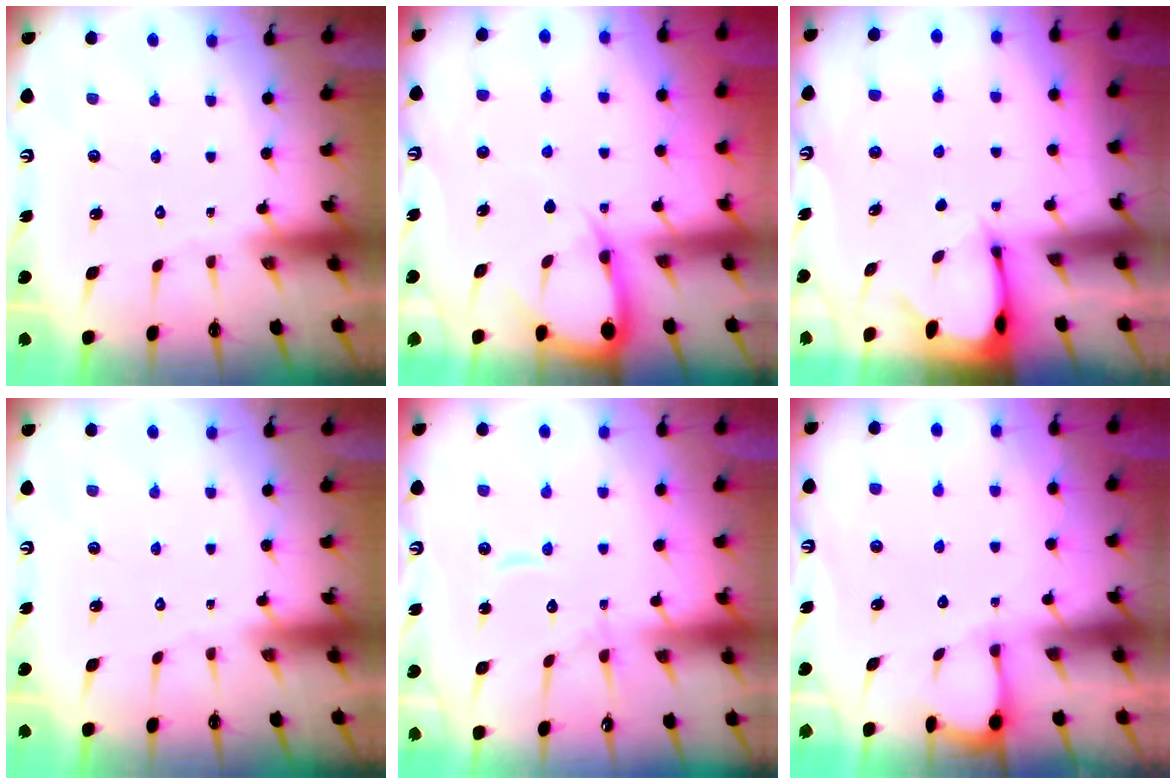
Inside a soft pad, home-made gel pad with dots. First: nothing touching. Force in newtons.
{"total": 6.6, "press": 6.6, "slide": 0.8}
{"total": 2.3, "press": 2.3, "slide": 0.1}
{"total": 0.0}
{"total": 11.2, "press": 11.2, "slide": 0.9}
{"total": 3.4, "press": 3.4, "slide": 0.3}